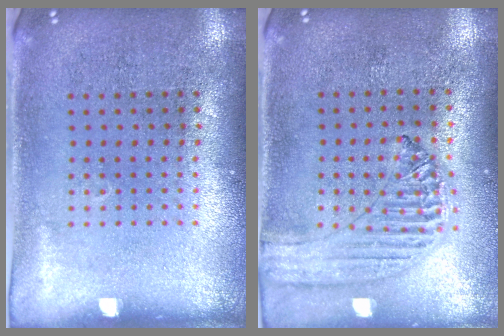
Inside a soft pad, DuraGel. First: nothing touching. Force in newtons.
{"total": 1.2, "press": 1.2, "slide": 0.2}